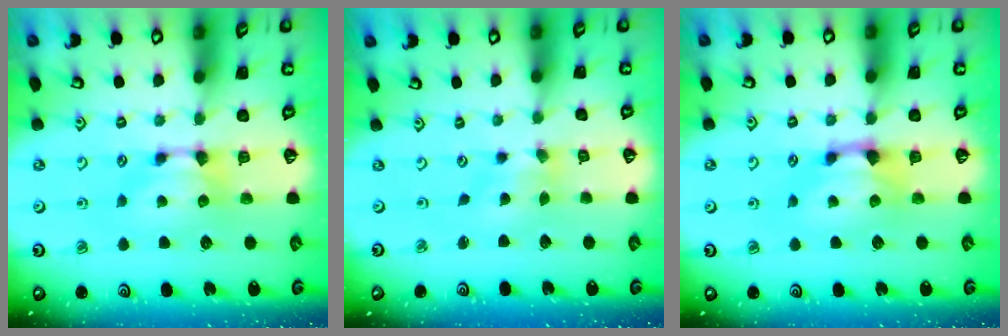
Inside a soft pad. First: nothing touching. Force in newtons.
{"total": 1.5, "press": 1.1, "slide": 1.0}
{"total": 1.1, "press": 0.5, "slide": 1.0}